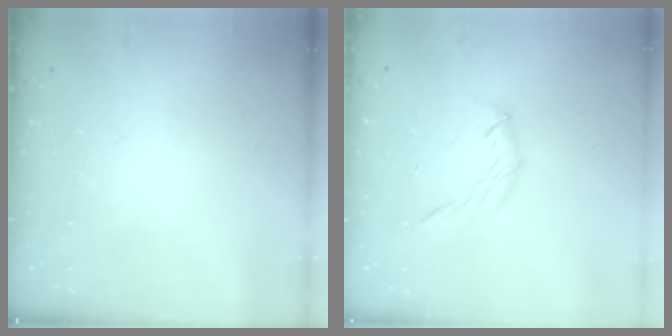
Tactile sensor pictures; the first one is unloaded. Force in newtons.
{"total": 6.5, "press": 6.5, "slide": 0.4}